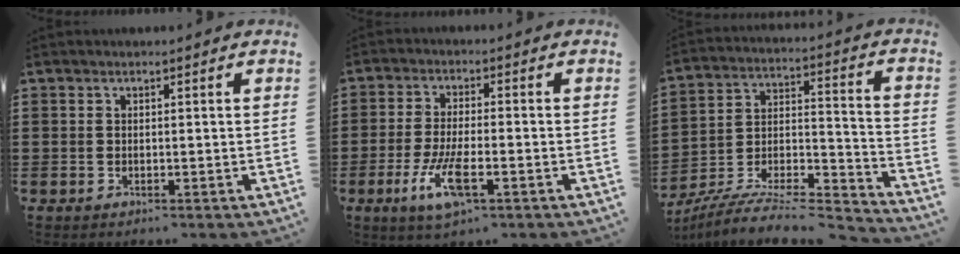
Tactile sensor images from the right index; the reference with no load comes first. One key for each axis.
{"total": 6.9, "fx": -2.9, "fy": 1.9, "fz": 6.0, "tx": -0.135, "ty": -0.017, "tz": -0.056}
{"total": 7.3, "fx": -6.7, "fy": 1.2, "fz": 2.8, "tx": -0.053, "ty": -0.005, "tz": -0.135}